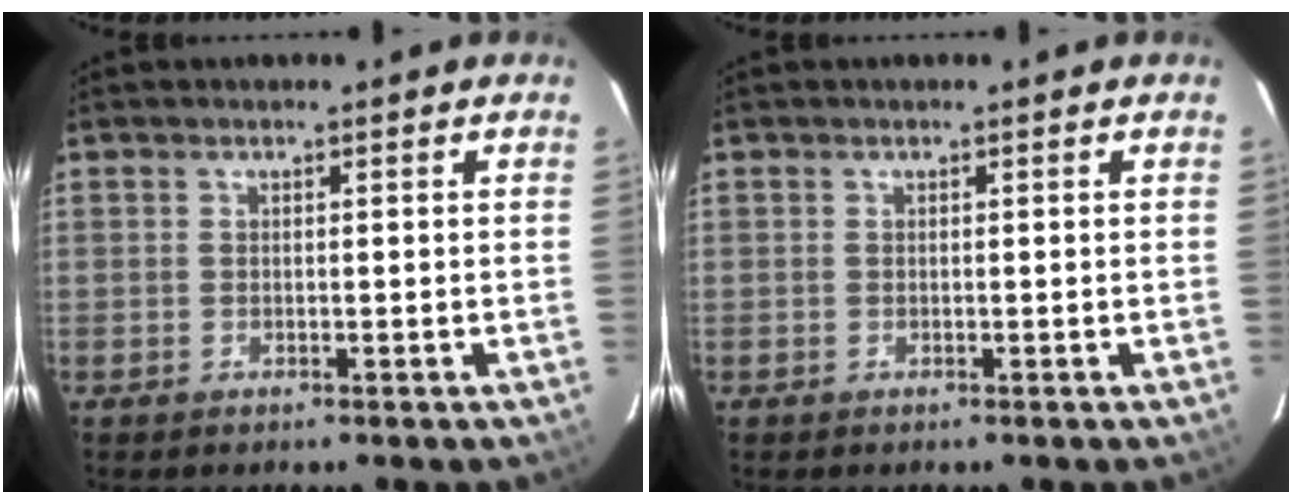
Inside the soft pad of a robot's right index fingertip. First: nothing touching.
{"total": 0.0}